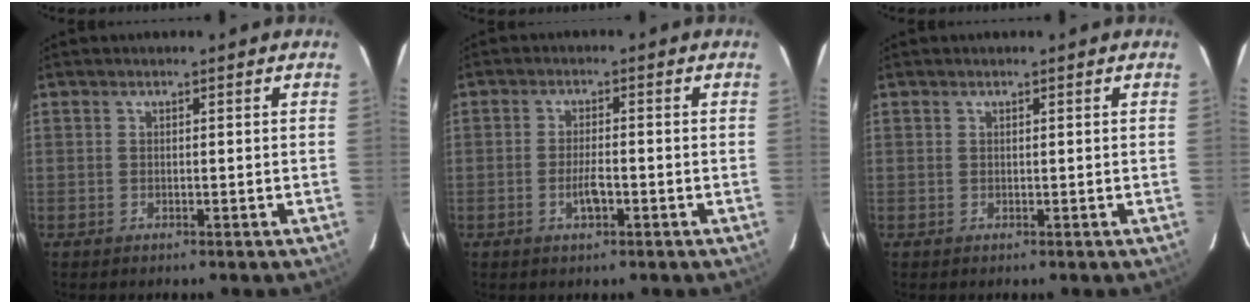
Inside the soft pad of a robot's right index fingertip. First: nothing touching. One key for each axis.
{"total": 2.9, "fx": -1.1, "fy": 0.8, "fz": 2.6, "tx": -0.053, "ty": 0.001, "tz": -0.018}
{"total": 0.0}